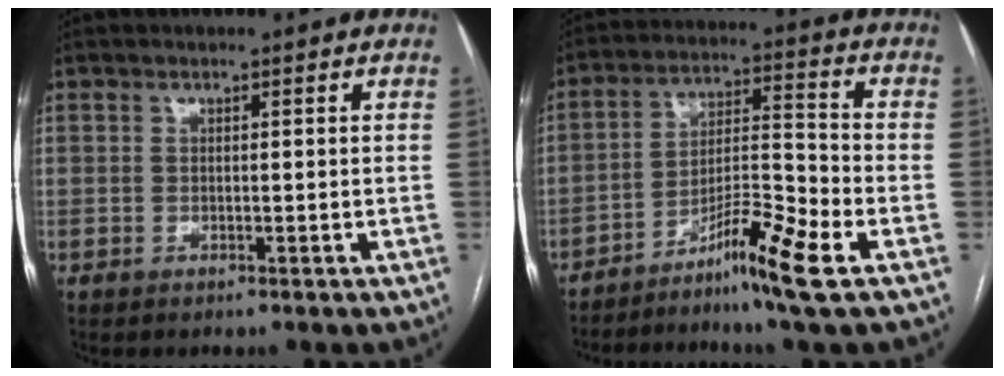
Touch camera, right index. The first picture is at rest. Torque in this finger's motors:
{"motor_torque": [1.20, -0.94, 0.17, 0.04]}